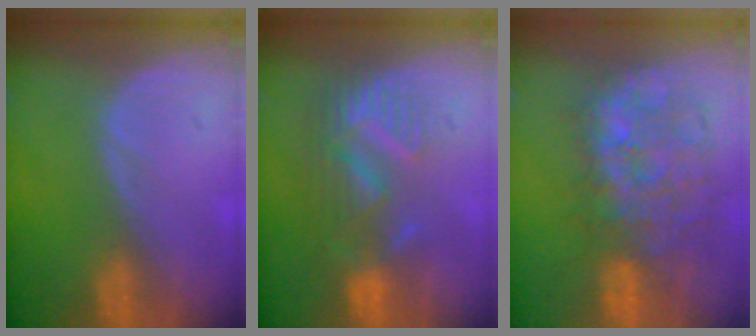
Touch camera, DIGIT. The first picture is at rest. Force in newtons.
{"total": 8.8, "press": 7.8, "slide": 4.1}
{"total": 10.9, "press": 10.2, "slide": 3.8}